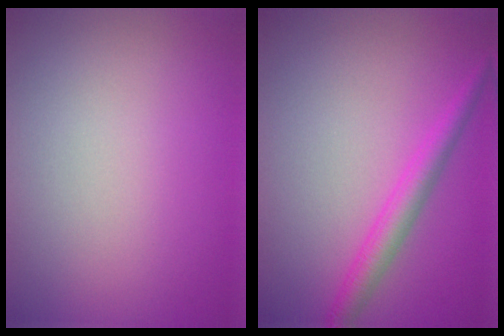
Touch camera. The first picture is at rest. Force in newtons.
{"total": 2.8, "press": 2.8, "slide": 0.0}